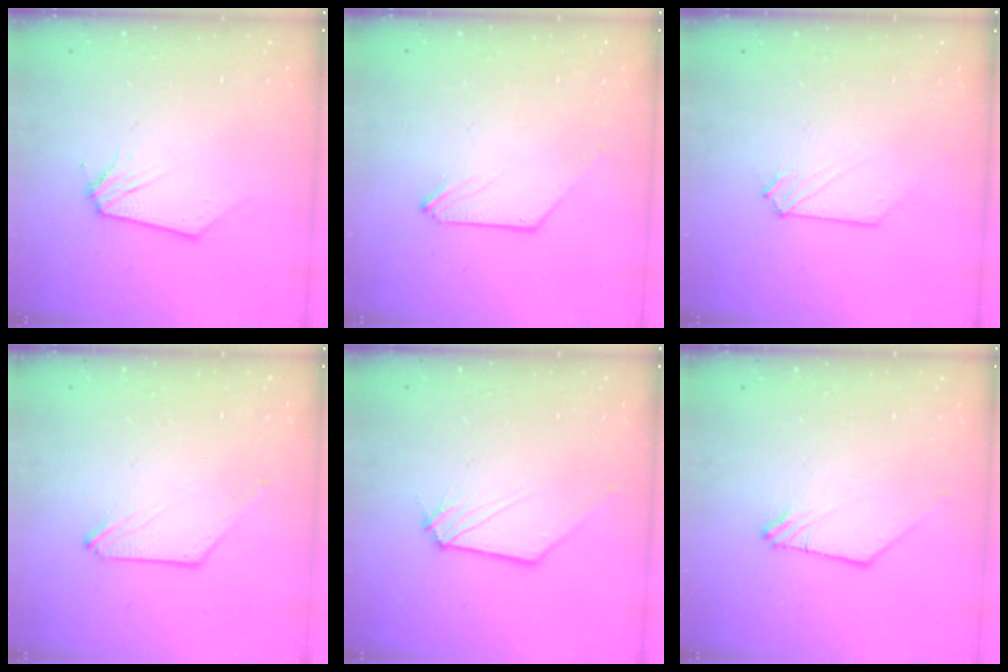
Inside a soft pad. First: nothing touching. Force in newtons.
{"total": 0.0}
{"total": 0.0}
{"total": 0.0}
{"total": 1.1, "press": 1.1, "slide": 0.1}
{"total": 0.0}